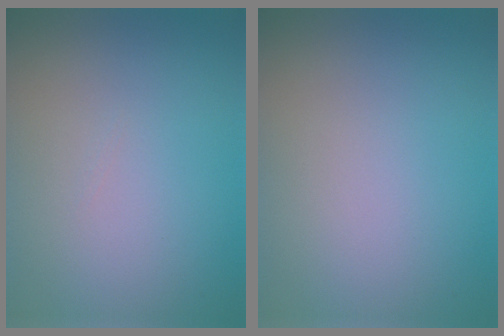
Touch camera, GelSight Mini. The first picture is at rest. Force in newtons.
{"total": 0.0}